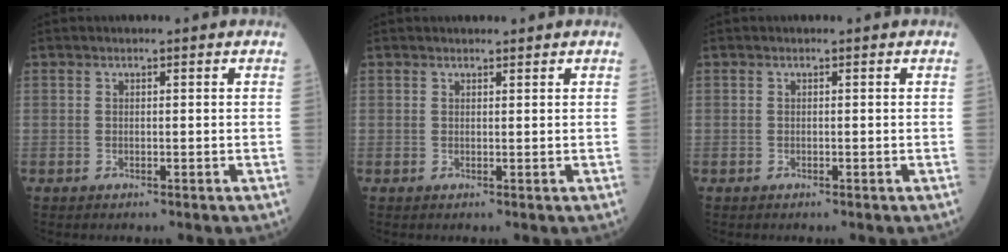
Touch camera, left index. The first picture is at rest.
{"total": 1.0, "force": [0.9, 0.2, 0.2], "torque": [-0.007, 0.002, 0.016]}
{"total": 0.0}